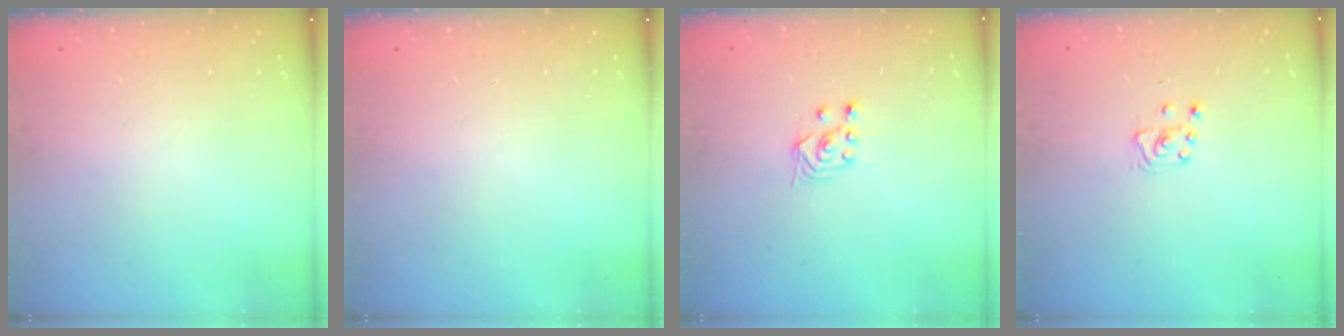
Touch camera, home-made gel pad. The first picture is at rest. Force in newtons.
{"total": 0.0}
{"total": 2.9, "press": 2.5, "slide": 1.4}
{"total": 4.1, "press": 4.1, "slide": 0.4}